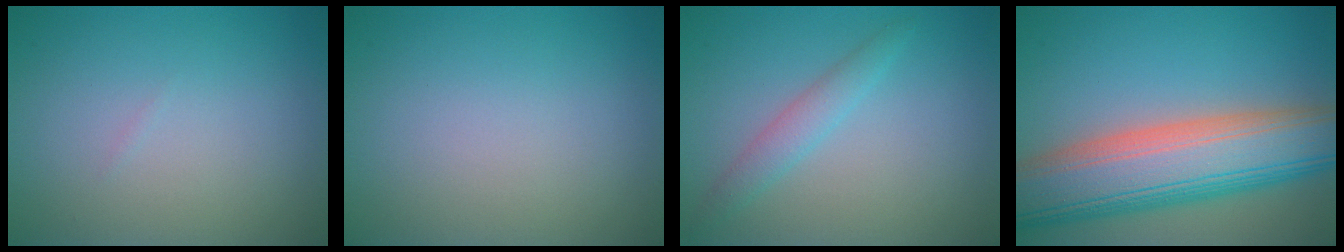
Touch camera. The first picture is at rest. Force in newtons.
{"total": 0.0}
{"total": 1.9, "press": 1.9, "slide": 0.1}
{"total": 12.0, "press": 12.0, "slide": 0.7}